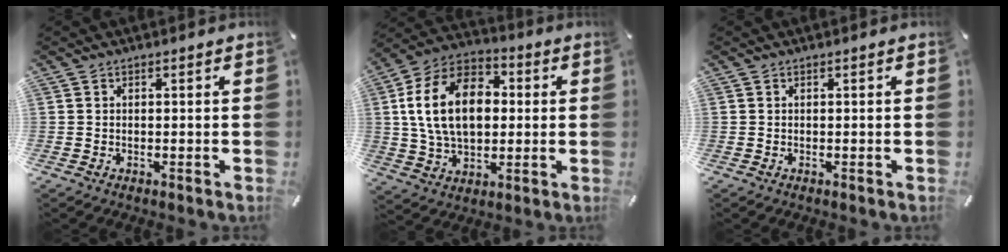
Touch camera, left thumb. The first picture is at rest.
{"total": 18.4, "force": [1.7, 12.8, 13.1], "torque": [-0.266, 0.013, 0.024]}
{"total": 0.0}